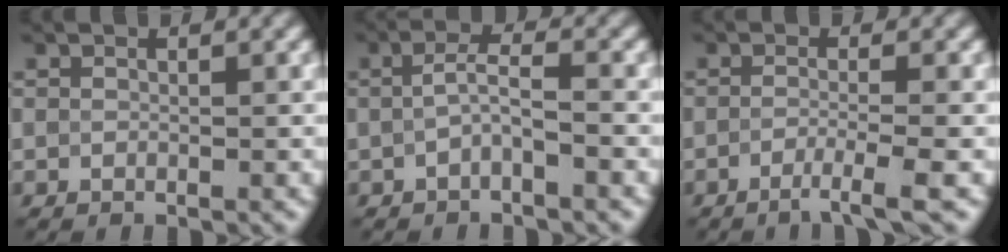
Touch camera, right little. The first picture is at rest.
{"total": 2.2, "force": [-0.4, 0.4, 2.1], "torque": [-0.042, 0.003, -0.012]}
{"total": 2.9, "force": [-1.4, 0.3, 2.5], "torque": [-0.032, -0.003, -0.038]}